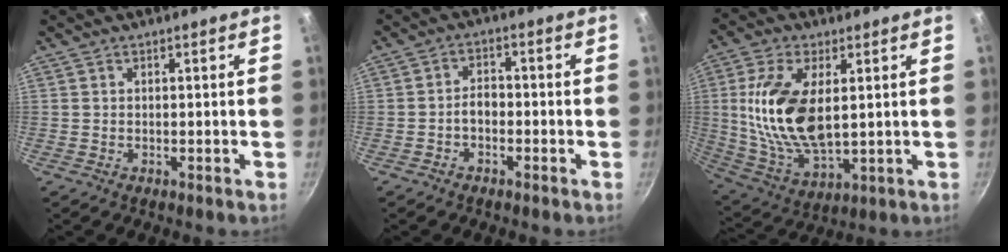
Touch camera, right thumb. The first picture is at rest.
{"total": 3.5, "force": [-1.4, 2.3, 2.2], "torque": [-0.024, 0.023, -0.028]}
{"total": 17.1, "force": [2.7, 8.7, 14.5], "torque": [-0.281, -0.015, 0.059]}